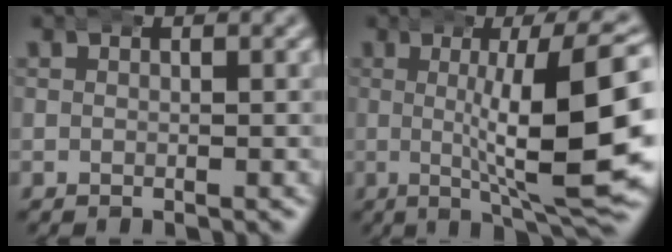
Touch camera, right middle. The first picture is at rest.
{"total": 12.8, "force": [0.4, 3.1, 12.4], "torque": [-0.154, 0.013, 0.005]}